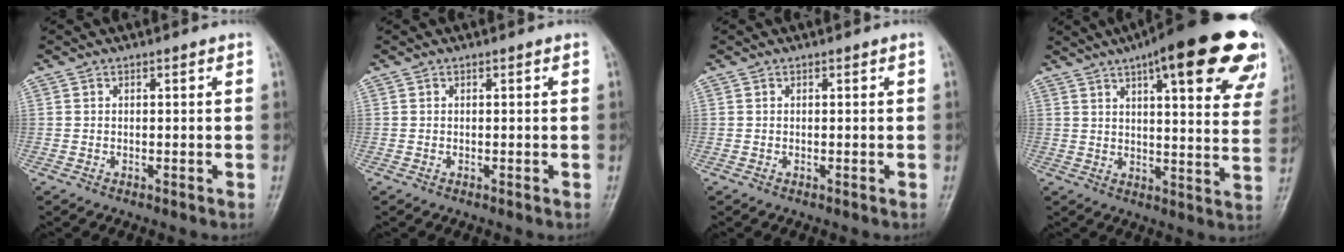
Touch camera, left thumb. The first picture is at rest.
{"total": 0.0}
{"total": 0.0}
{"total": 27.1, "force": [15.9, 7.2, 20.7], "torque": [-0.234, -0.021, 0.197]}